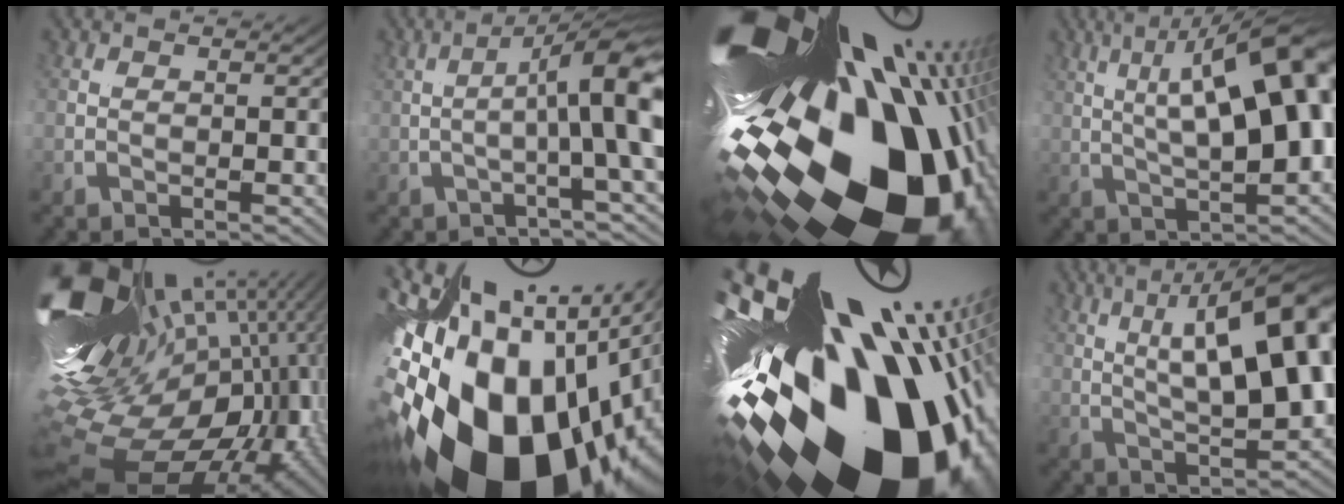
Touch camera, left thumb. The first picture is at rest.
{"total": 9.2, "force": [-0.4, 0.8, 9.1], "torque": [-0.114, 0.023, -0.018]}
{"total": 37.3, "force": [-2.1, 21.0, 30.7], "torque": [-0.490, 0.001, -0.033]}
{"total": 10.6, "force": [1.6, 1.1, 10.4], "torque": [-0.125, 0.045, 0.003]}
{"total": 28.4, "force": [-3.2, 14.8, 24.0], "torque": [-0.394, -0.005, -0.045]}
{"total": 21.0, "force": [-4.6, 11.7, 16.8], "torque": [-0.311, -0.011, -0.074]}
{"total": 29.8, "force": [-3.9, 16.7, 24.3], "torque": [-0.421, -0.002, -0.057]}
{"total": 9.1, "force": [1.8, 0.5, 8.9], "torque": [-0.113, 0.042, 0.010]}